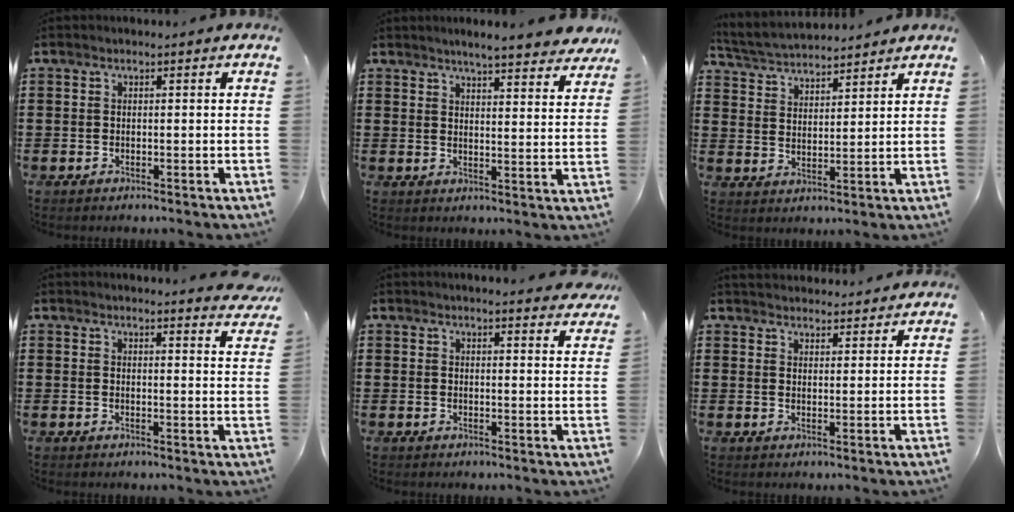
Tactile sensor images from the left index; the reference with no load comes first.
{"total": 4.8, "force": [4.6, -0.4, 1.3], "torque": [-0.035, -0.024, 0.079]}
{"total": 4.0, "force": [4.0, 0.4, 0.3], "torque": [-0.025, -0.017, 0.070]}
{"total": 3.0, "force": [2.9, -0.4, 0.6], "torque": [-0.014, -0.015, 0.053]}
{"total": 3.0, "force": [2.9, -0.2, 0.5], "torque": [-0.012, -0.012, 0.054]}
{"total": 2.8, "force": [2.8, 0.2, -0.2], "torque": [-0.005, -0.008, 0.053]}